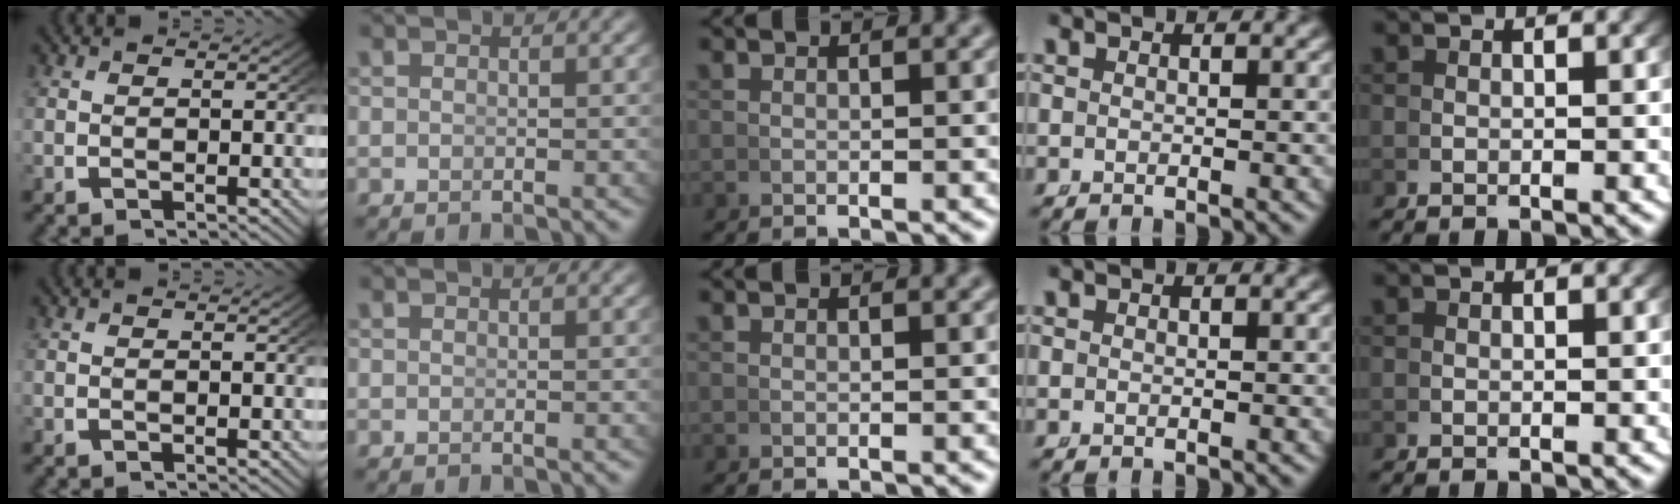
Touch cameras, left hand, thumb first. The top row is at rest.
{}